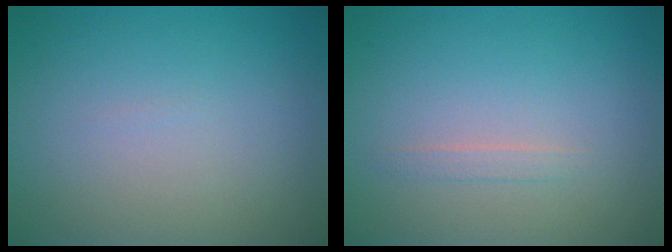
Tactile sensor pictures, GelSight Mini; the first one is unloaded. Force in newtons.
{"total": 0.8, "press": 0.8, "slide": 0.0}